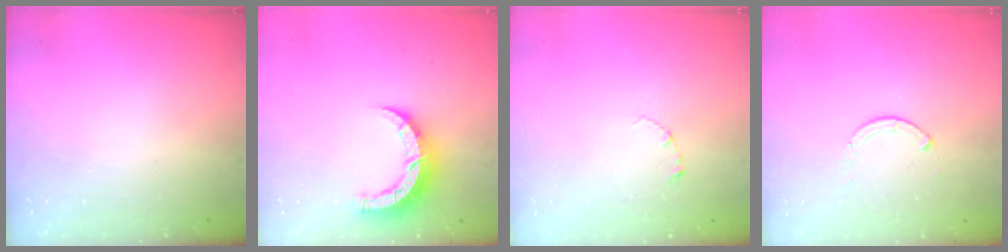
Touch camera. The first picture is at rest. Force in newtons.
{"total": 7.9, "press": 7.9, "slide": 0.5}
{"total": 2.7, "press": 2.7, "slide": 0.3}
{"total": 0.0}